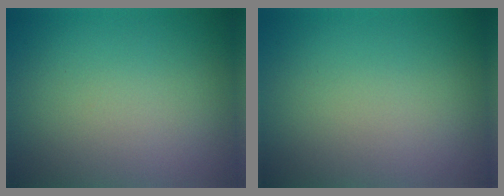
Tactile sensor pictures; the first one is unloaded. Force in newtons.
{"total": 0.0}